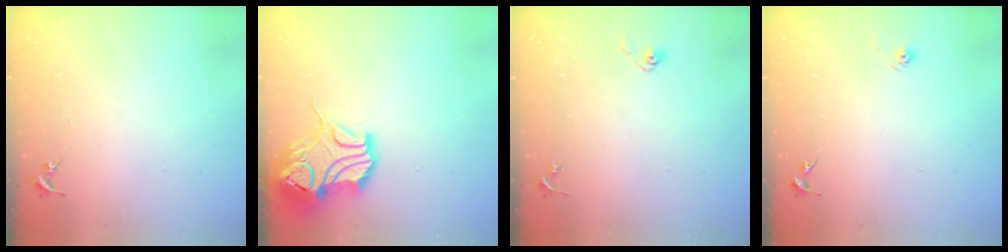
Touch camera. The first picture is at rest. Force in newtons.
{"total": 15.7, "press": 15.6, "slide": 2.3}
{"total": 3.6, "press": 2.9, "slide": 2.0}
{"total": 3.2, "press": 2.7, "slide": 1.7}